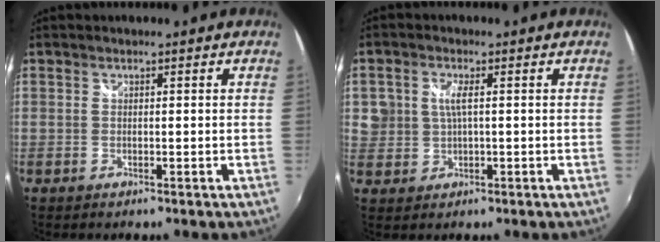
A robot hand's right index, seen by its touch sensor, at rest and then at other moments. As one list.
[{"total": 4.2, "force": [0.5, 3.1, 2.7], "torque": [-0.056, 0.003, 0.015]}]